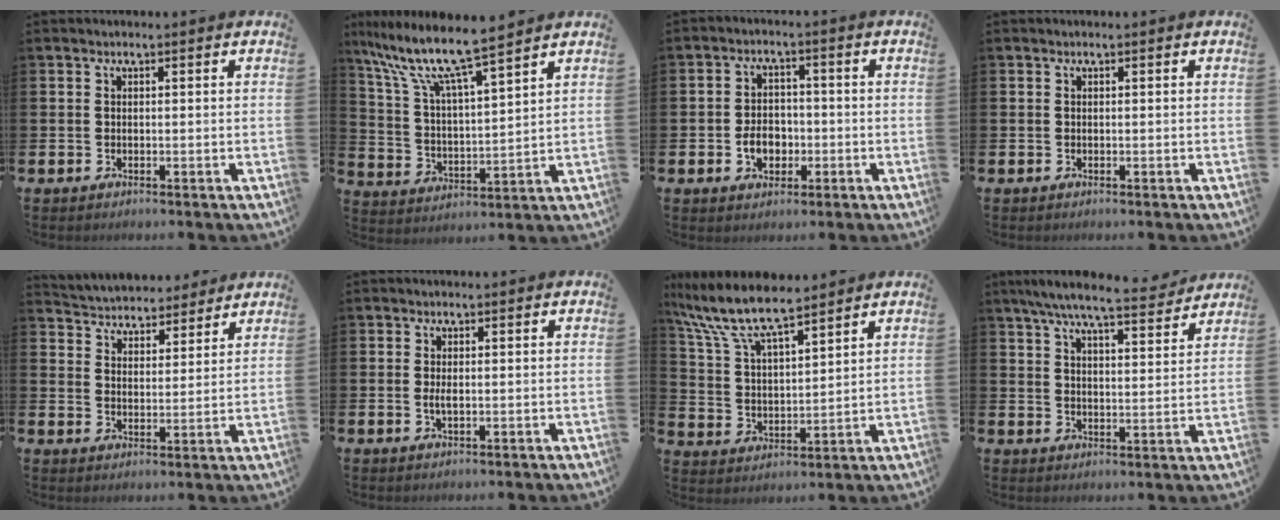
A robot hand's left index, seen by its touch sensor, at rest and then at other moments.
{"total": 9.7, "force": [8.4, 1.0, 4.6], "torque": [-0.127, -0.048, 0.144]}
{"total": 4.2, "force": [-1.2, 3.2, 2.5], "torque": [-0.026, -0.004, -0.030]}
{"total": 0.0}
{"total": 4.6, "force": [4.4, 1.2, -0.5], "torque": [-0.010, -0.037, 0.075]}
{"total": 1.5, "force": [0.0, 0.6, 1.4], "torque": [-0.020, -0.001, -0.003]}
{"total": 9.3, "force": [8.3, 2.0, 3.8], "torque": [-0.115, -0.036, 0.150]}
{"total": 7.8, "force": [7.1, 1.0, 3.1], "torque": [-0.071, -0.038, 0.122]}